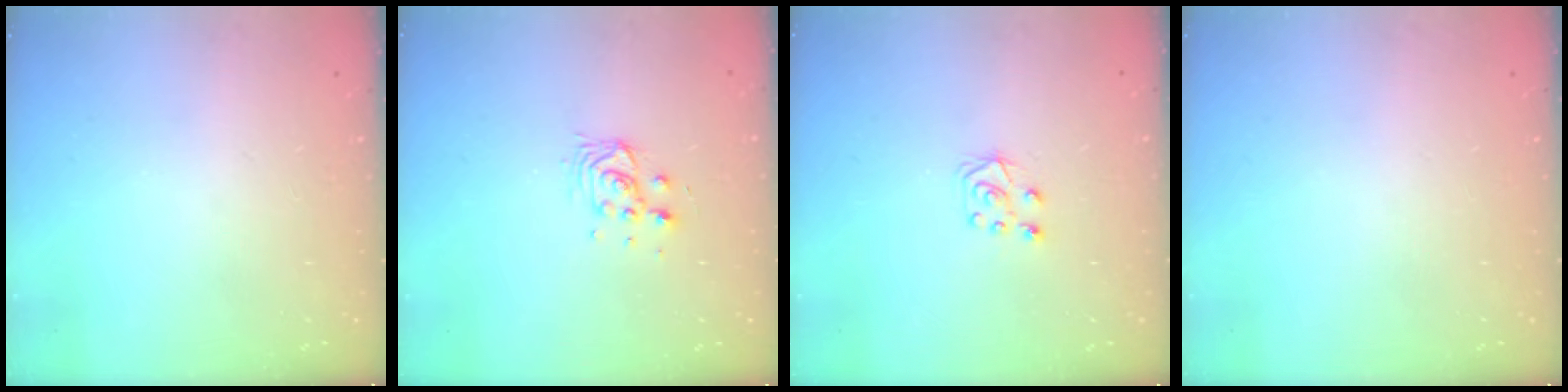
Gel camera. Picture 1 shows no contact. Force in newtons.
{"total": 5.8, "press": 5.7, "slide": 1.2}
{"total": 6.4, "press": 6.4, "slide": 0.6}
{"total": 0.0}